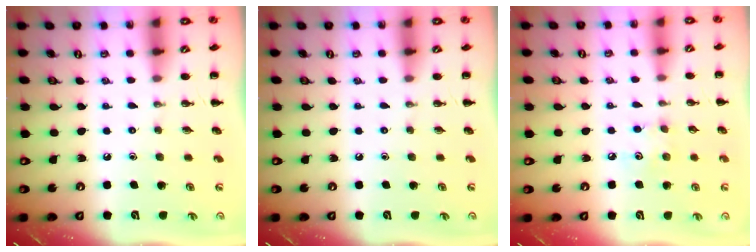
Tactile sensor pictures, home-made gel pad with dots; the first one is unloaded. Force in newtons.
{"total": 0.0}
{"total": 5.1, "press": 5.0, "slide": 0.9}